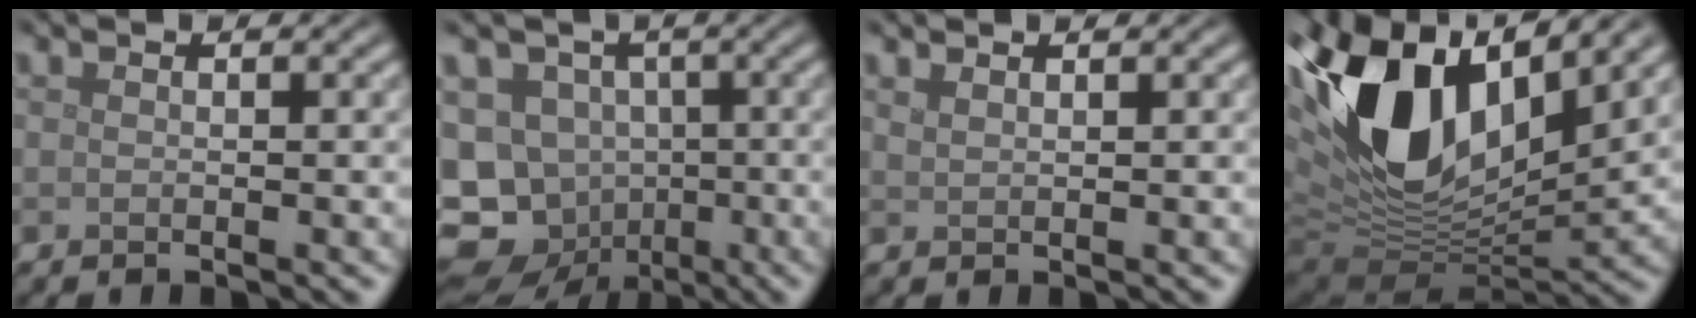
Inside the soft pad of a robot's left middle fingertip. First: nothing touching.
{"total": 14.8, "force": [-5.8, 12.5, 5.4], "torque": [-0.116, -0.035, -0.106]}
{"total": 1.0, "force": [0.9, 0.1, 0.3], "torque": [-0.004, -0.001, 0.017]}
{"total": 15.2, "force": [5.0, 8.4, 11.6], "torque": [-0.240, 0.008, 0.091]}